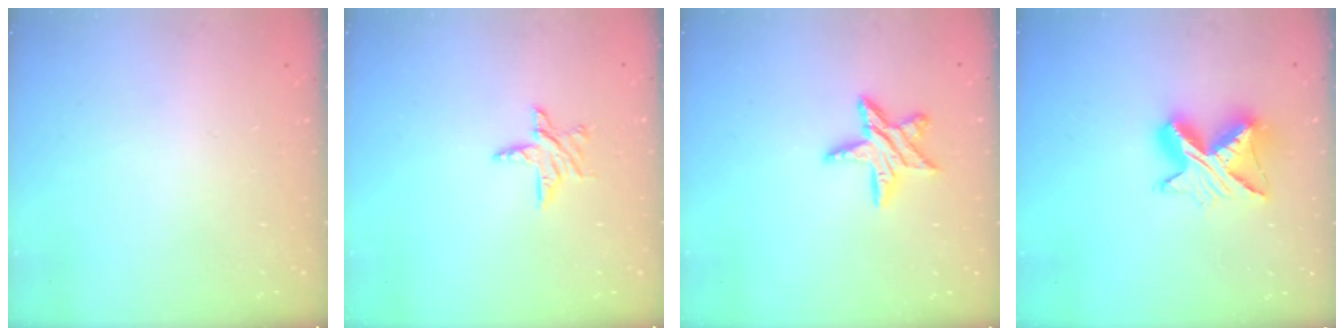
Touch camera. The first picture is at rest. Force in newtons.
{"total": 6.7, "press": 6.7, "slide": 0.3}
{"total": 11.2, "press": 11.2, "slide": 0.8}
{"total": 10.5, "press": 10.4, "slide": 1.0}